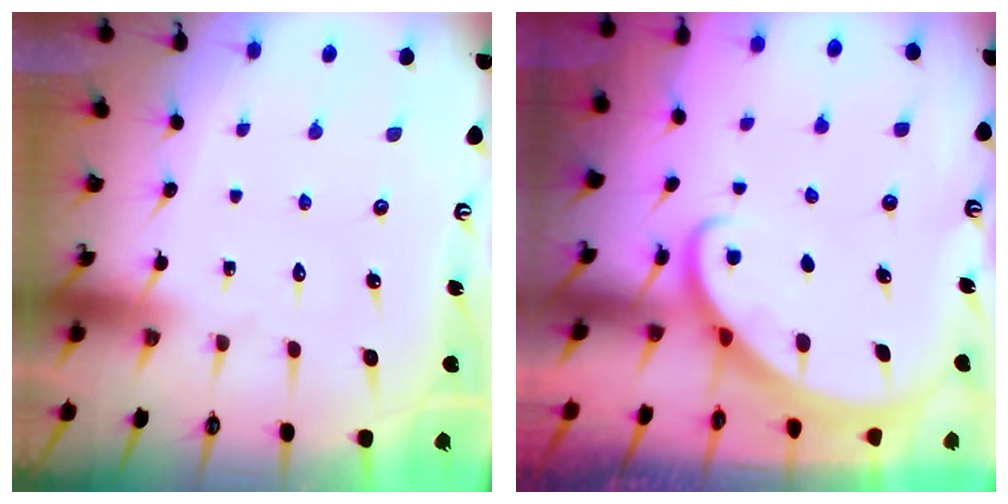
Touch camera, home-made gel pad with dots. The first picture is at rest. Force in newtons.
{"total": 2.8, "press": 2.8, "slide": 0.2}